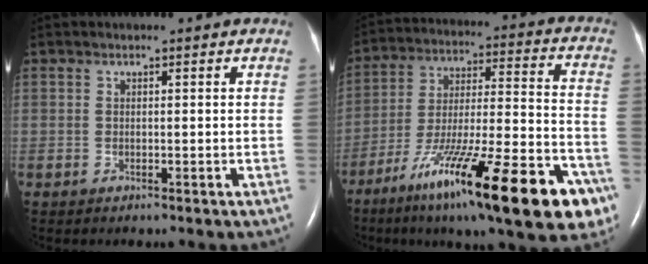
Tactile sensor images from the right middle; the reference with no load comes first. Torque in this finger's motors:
{"motor_torque": [1.18, -0.95, 0.62, 0.15]}